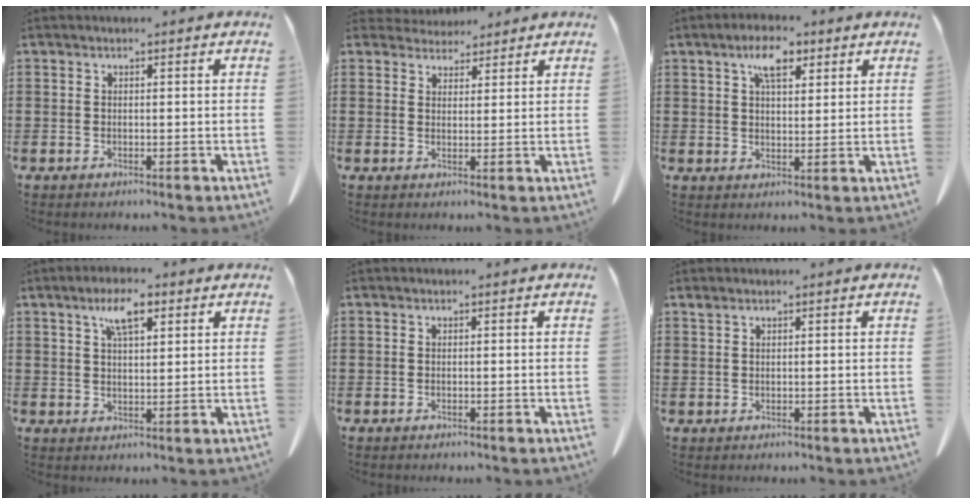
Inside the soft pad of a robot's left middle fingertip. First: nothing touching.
{"total": 3.4, "force": [3.2, 1.1, 0.3], "torque": [-0.007, -0.008, 0.058]}
{"total": 6.3, "force": [3.7, 2.6, 4.4], "torque": [-0.073, 0.002, 0.060]}
{"total": 6.1, "force": [3.5, 1.9, 4.6], "torque": [-0.090, 0.007, 0.058]}
{"total": 0.0}
{"total": 0.7, "force": [0.5, 0.3, 0.2], "torque": [-0.008, 0.002, 0.010]}